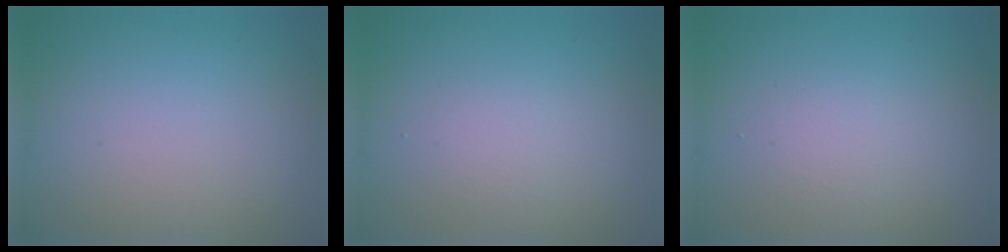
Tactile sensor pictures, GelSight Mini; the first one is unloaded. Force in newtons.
{"total": 1.3, "press": 1.3, "slide": 0.1}
{"total": 1.5, "press": 1.5, "slide": 0.1}